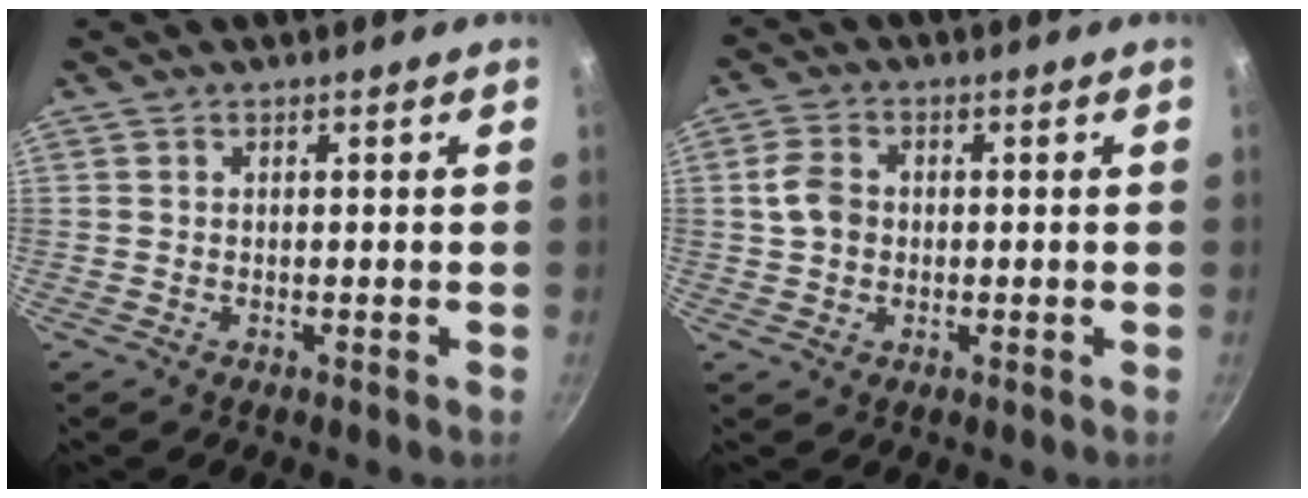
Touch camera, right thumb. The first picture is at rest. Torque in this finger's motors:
{"motor_torque": [-0.18, 0.26, 0.39, 0.41, 0.07]}